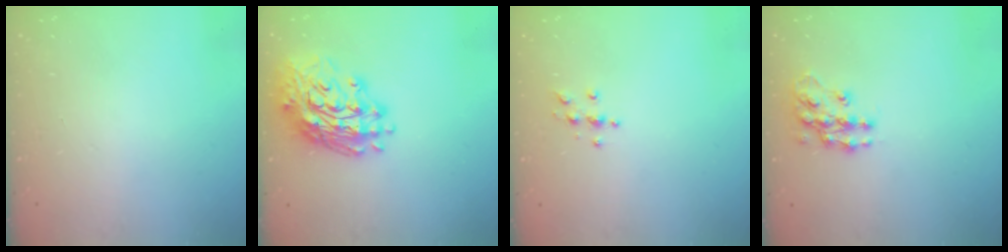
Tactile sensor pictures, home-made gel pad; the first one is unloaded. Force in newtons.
{"total": 17.0, "press": 16.9, "slide": 2.2}
{"total": 4.3, "press": 4.3, "slide": 0.5}
{"total": 11.8, "press": 11.7, "slide": 0.6}